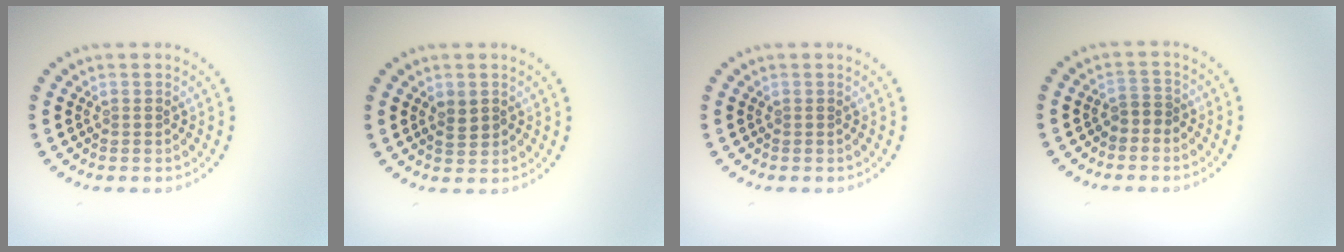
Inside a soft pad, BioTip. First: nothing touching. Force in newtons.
{"total": 1.6, "press": 1.6, "slide": 0.3}
{"total": 0.0}
{"total": 1.1, "press": 0.9, "slide": 0.6}